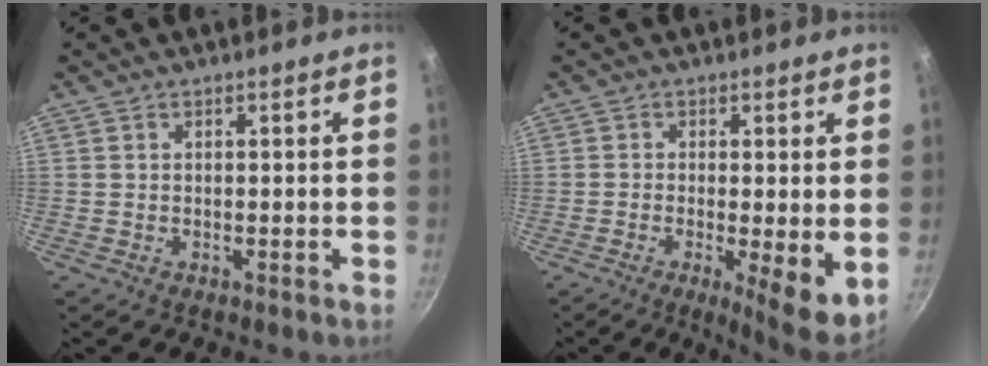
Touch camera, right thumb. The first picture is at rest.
{"total": 7.9, "force": [-1.2, 1.8, 7.6], "torque": [-0.109, -0.016, -0.014]}